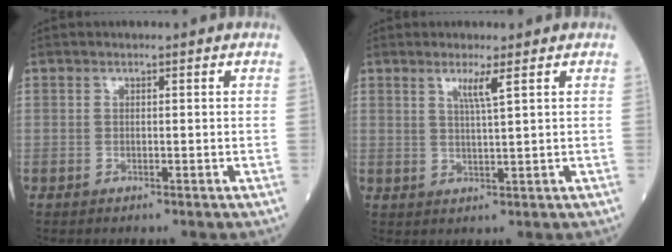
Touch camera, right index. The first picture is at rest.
{"total": 2.9, "force": [1.5, -0.6, 2.4], "torque": [-0.046, -0.006, 0.030]}